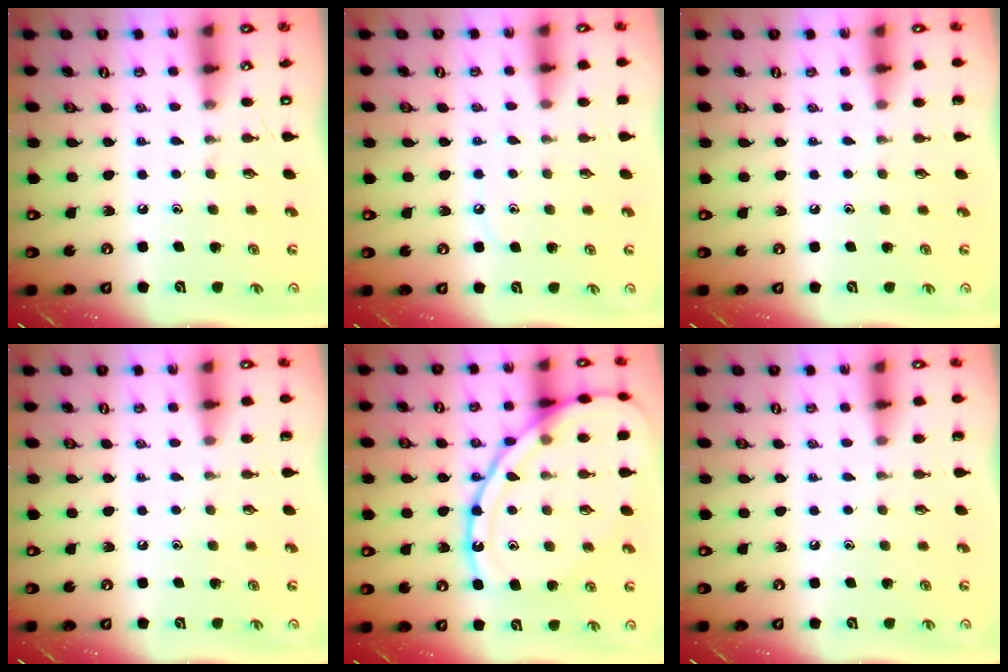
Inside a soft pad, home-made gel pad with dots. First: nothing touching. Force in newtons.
{"total": 5.3, "press": 5.2, "slide": 0.7}
{"total": 0.0}
{"total": 0.0}
{"total": 18.8, "press": 18.7, "slide": 2.0}
{"total": 0.0}